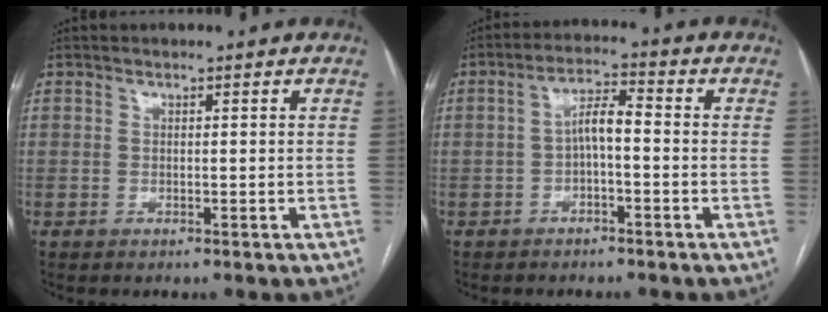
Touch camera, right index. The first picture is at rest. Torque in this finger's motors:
{"motor_torque": [0.72, -0.11, 0.27, 0.08]}